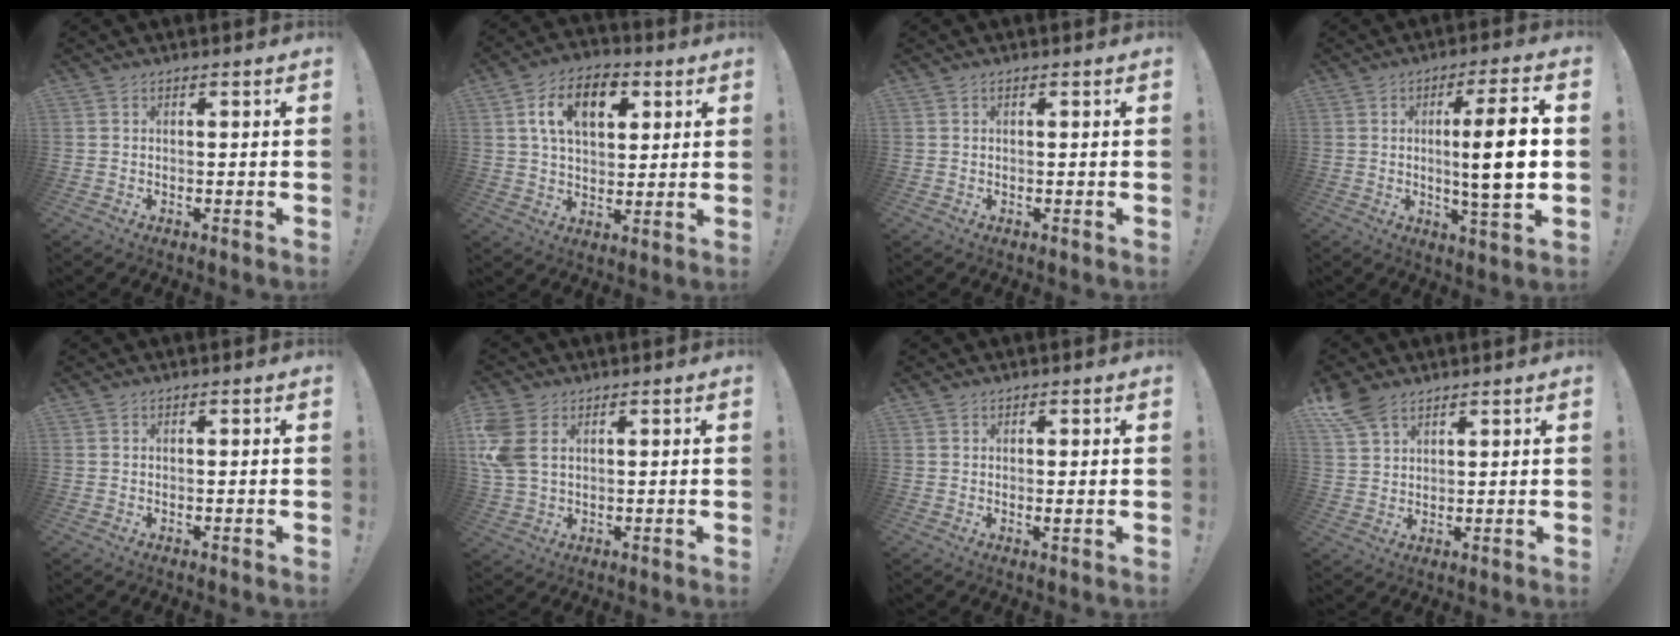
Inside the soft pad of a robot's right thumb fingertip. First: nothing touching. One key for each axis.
{"total": 14.2, "fx": 5.1, "fy": 8.7, "fz": 10.0, "tx": -0.153, "ty": 0.002, "tz": 0.092}
{"total": 0.0}
{"total": 12.7, "fx": 0.4, "fy": 0.9, "fz": 12.7, "tx": -0.207, "ty": -0.008, "tz": -0.004}
{"total": 0.0}
{"total": 8.9, "fx": 2.9, "fy": 5.9, "fz": 6.0, "tx": -0.134, "ty": -0.006, "tz": 0.059}
{"total": 1.1, "fx": 0.9, "fy": 0.3, "fz": 0.5, "tx": 0.003, "ty": -0.006, "tz": 0.014}
{"total": 7.7, "fx": 5.5, "fy": 4.0, "fz": 3.7, "tx": -0.069, "ty": -0.023, "tz": 0.109}